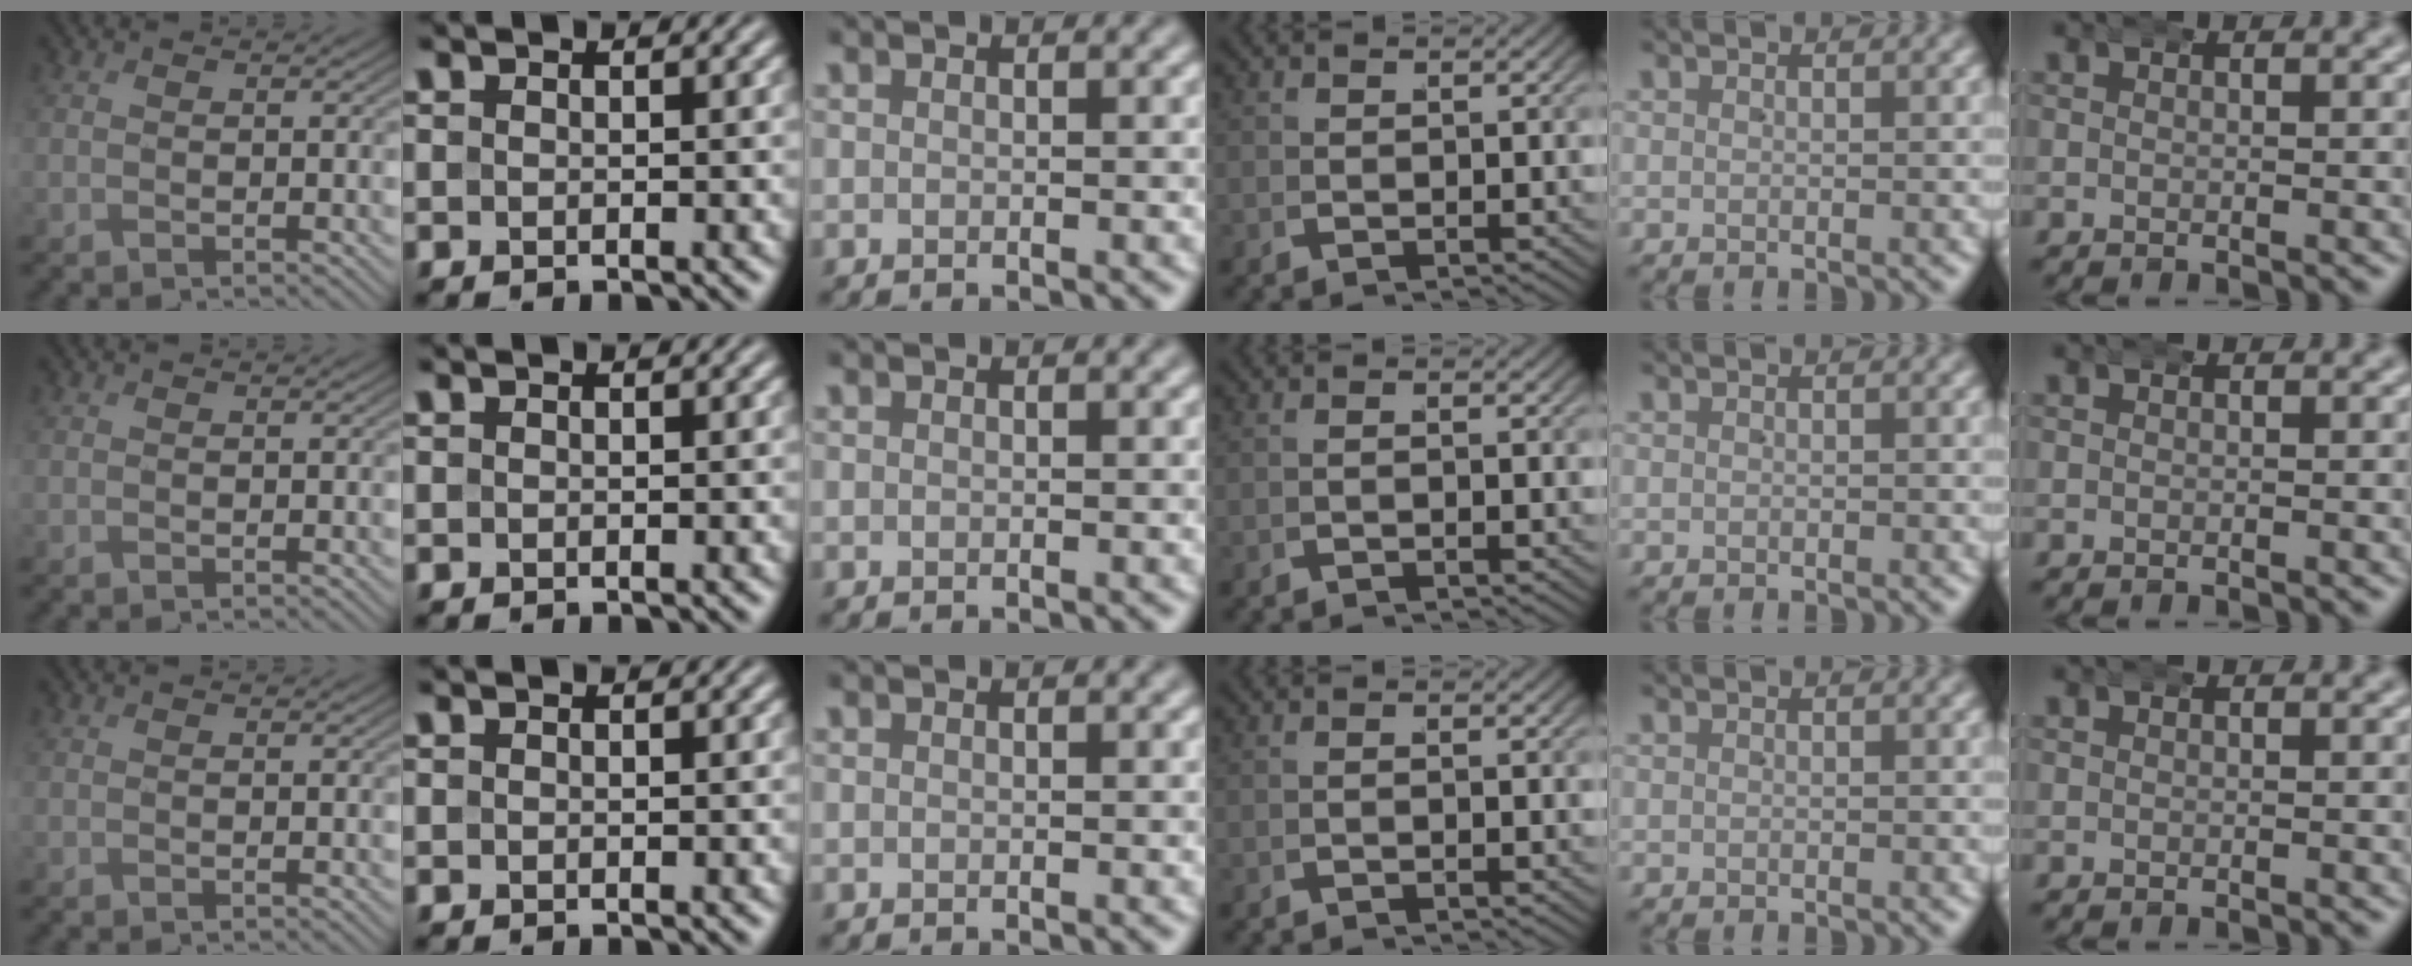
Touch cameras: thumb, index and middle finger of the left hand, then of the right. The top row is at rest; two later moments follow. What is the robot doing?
{"motion": "wrap", "object": "aluminum foil"}